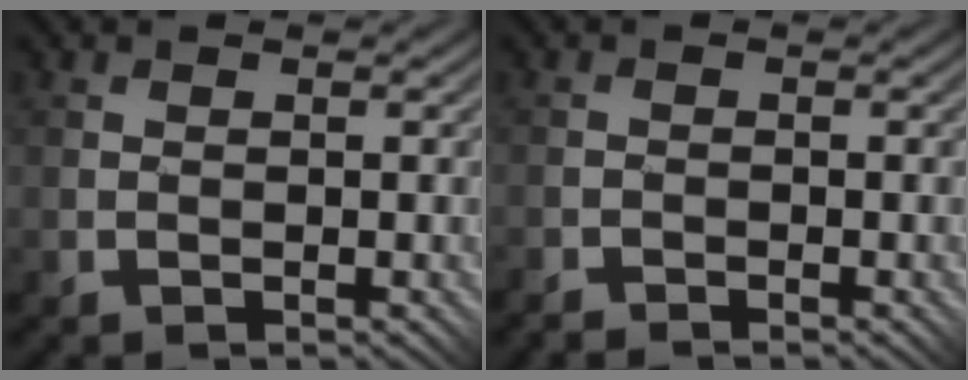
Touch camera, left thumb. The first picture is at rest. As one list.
[{"total": 1.5, "force": [-1.5, 0.0, 0.0], "torque": [-0.001, 0.003, -0.033]}]